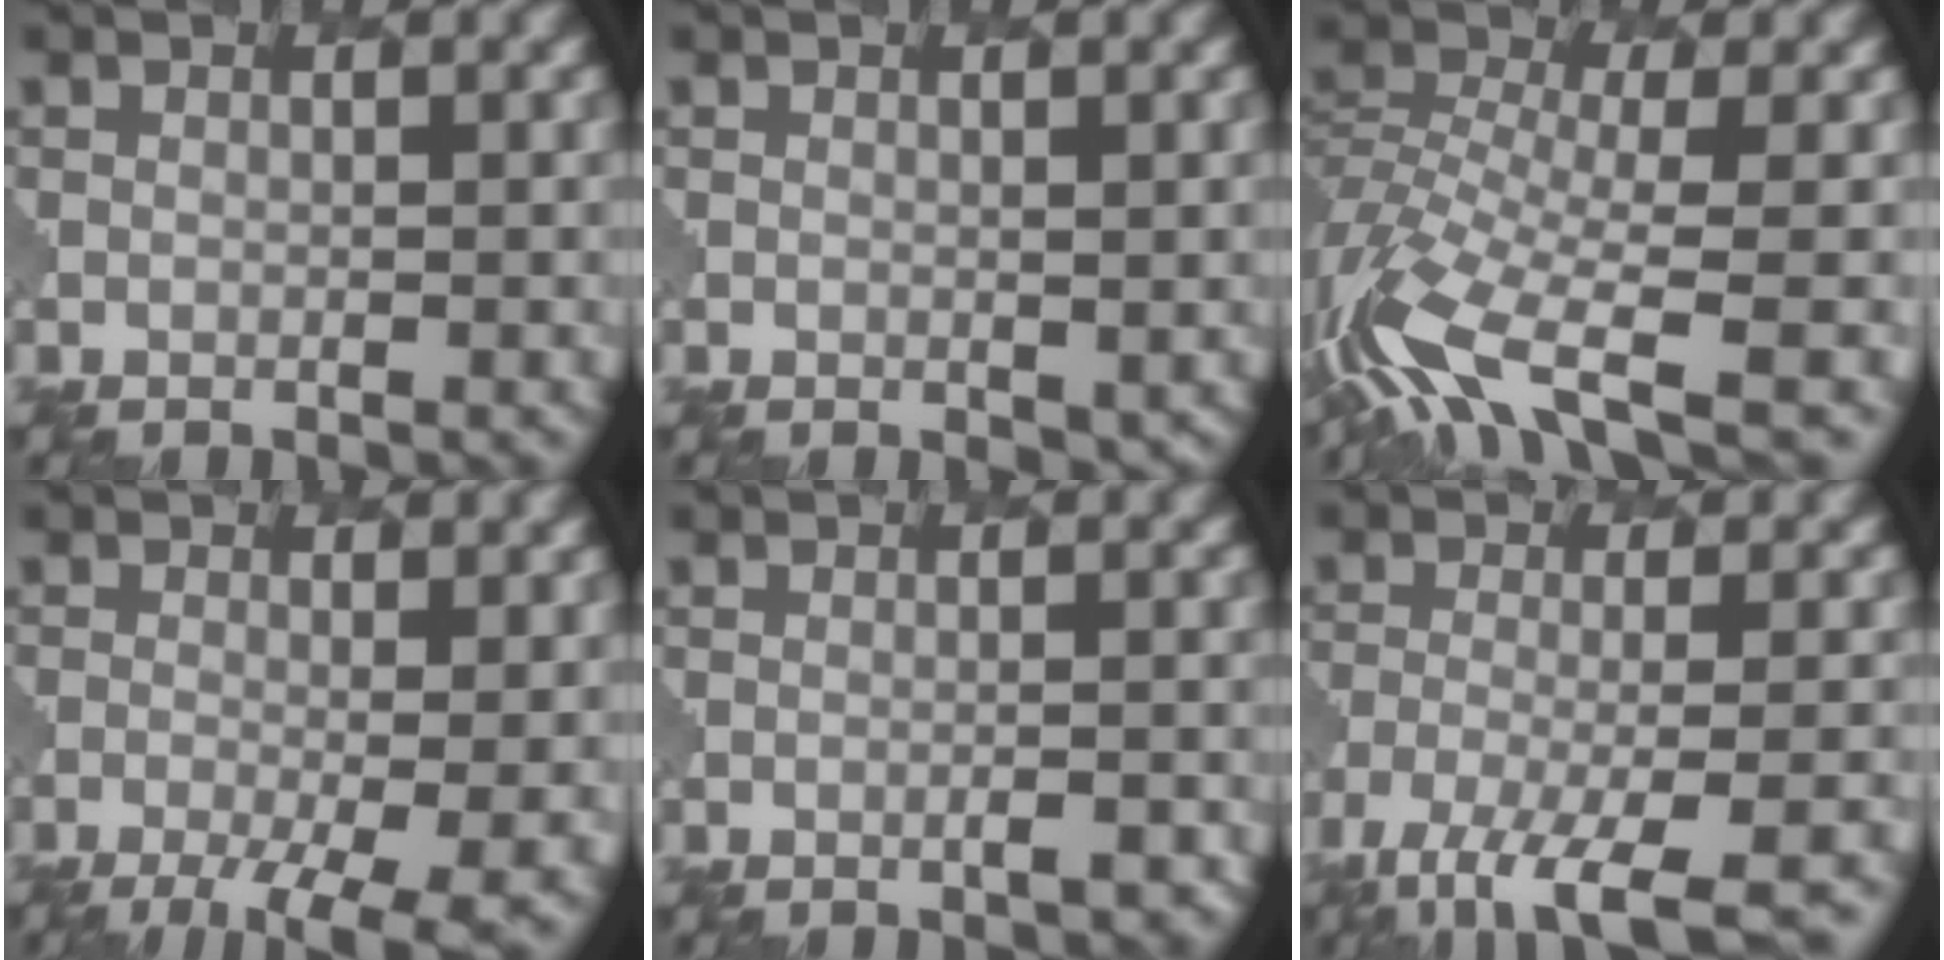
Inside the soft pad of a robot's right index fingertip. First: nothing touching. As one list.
[{"total": 1.1, "force": [0.2, 0.7, 0.9], "torque": [-0.010, -0.008, 0.006]}, {"total": 10.7, "force": [-6.1, 4.0, 7.8], "torque": [-0.162, -0.010, -0.117]}, {"total": 7.6, "force": [-3.5, 2.5, 6.3], "torque": [-0.097, -0.024, -0.045]}, {"total": 1.5, "force": [-0.7, 0.4, 1.2], "torque": [-0.011, 0.004, -0.012]}, {"total": 8.6, "force": [-6.2, 2.1, 5.7], "torque": [-0.095, -0.013, -0.100]}]